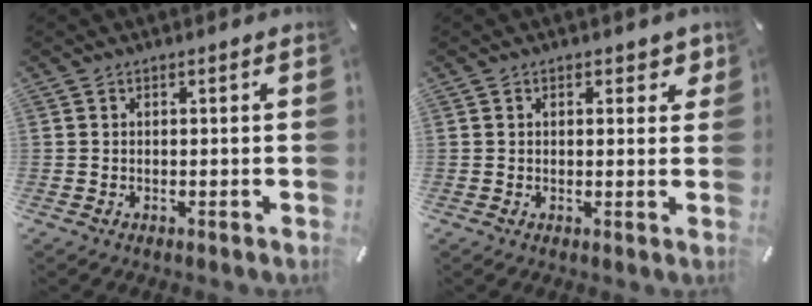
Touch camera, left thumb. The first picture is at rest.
{"total": 2.6, "force": [1.1, 1.6, 1.8], "torque": [-0.014, -0.003, 0.012]}